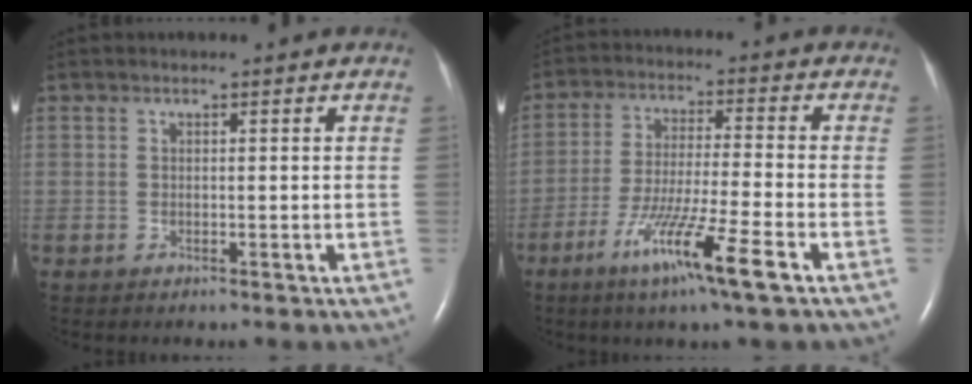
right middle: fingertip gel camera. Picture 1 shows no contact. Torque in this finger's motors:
{"motor_torque": [1.33, -0.81, 0.31, 0.16]}